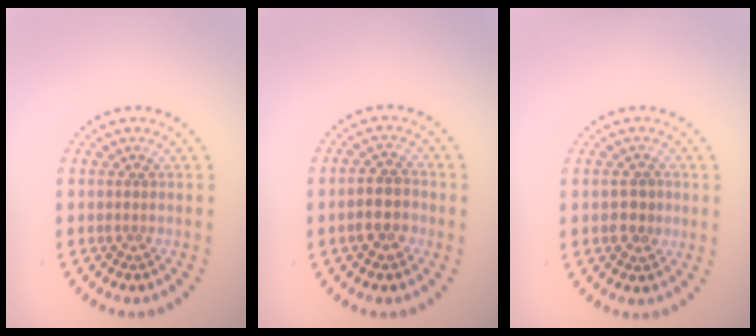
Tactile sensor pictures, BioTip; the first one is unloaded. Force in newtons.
{"total": 2.9, "press": 2.7, "slide": 0.9}
{"total": 2.0, "press": 2.0, "slide": 0.3}